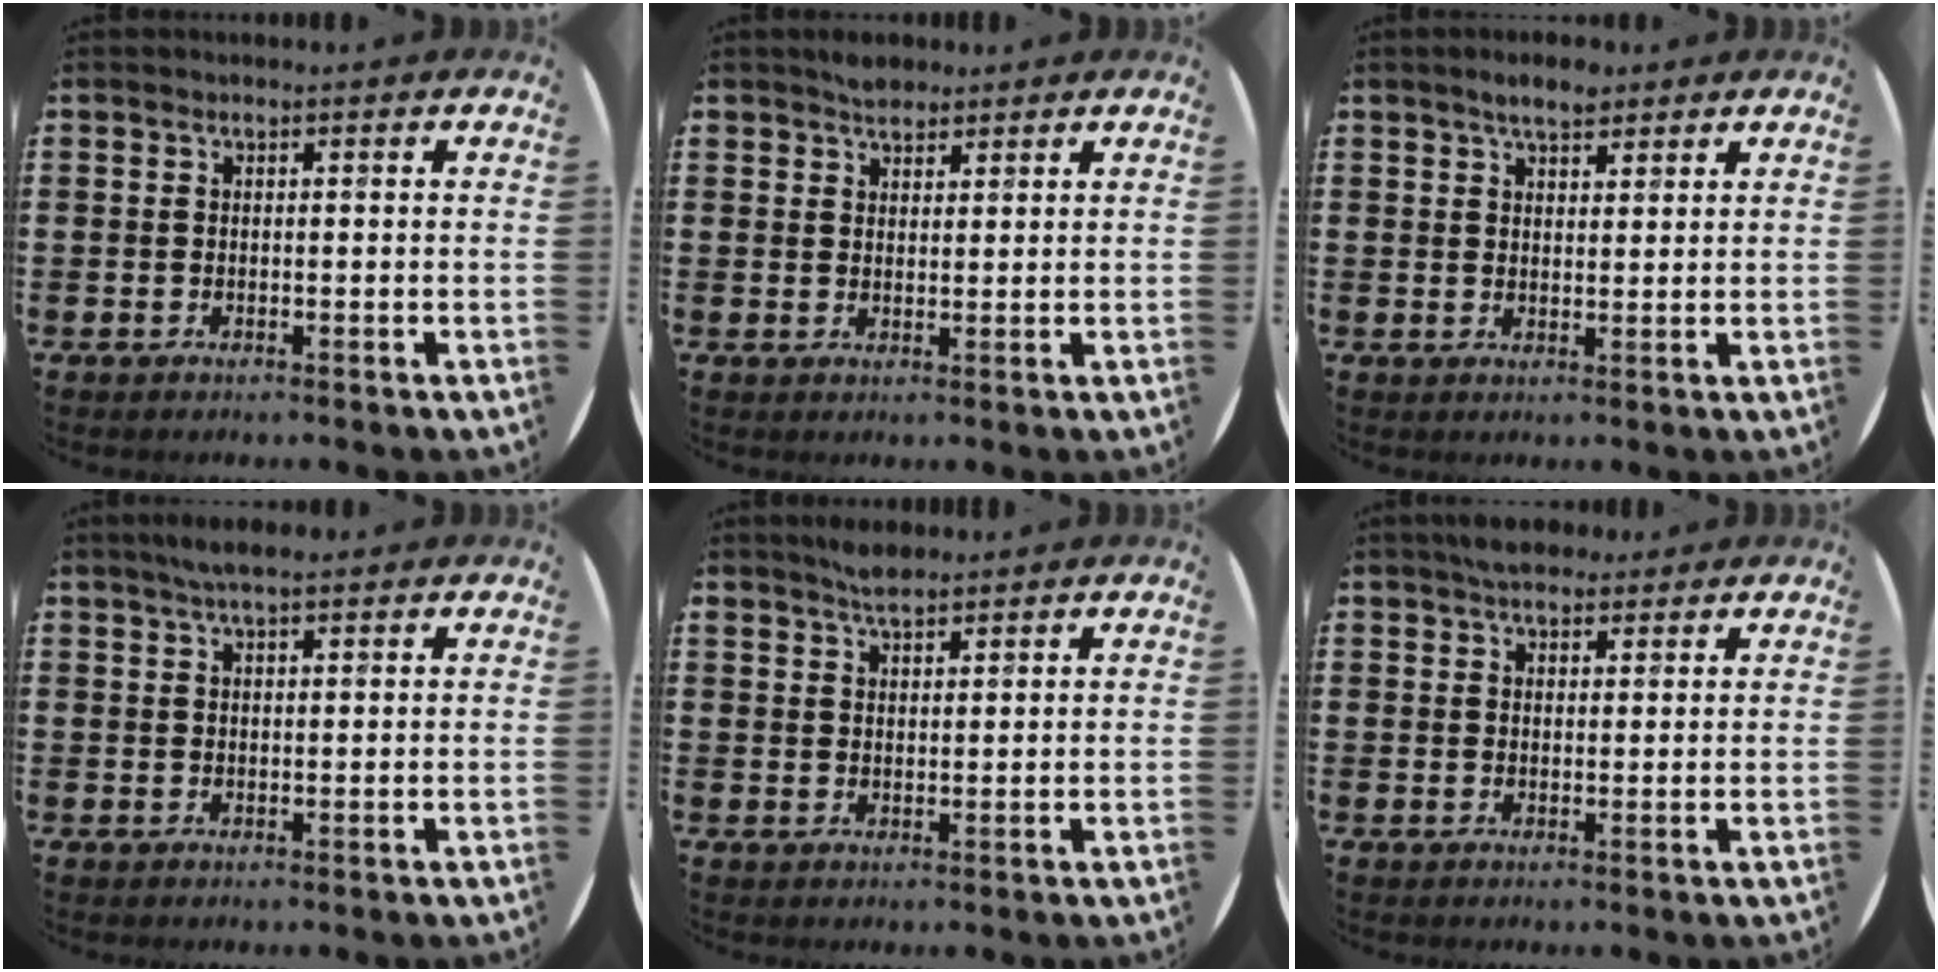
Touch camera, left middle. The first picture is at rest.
{"total": 2.2, "force": [2.0, 0.9, 0.1], "torque": [0.002, 0.001, 0.037]}
{"total": 3.4, "force": [2.8, 1.3, 1.5], "torque": [-0.025, 0.002, 0.049]}
{"total": 2.8, "force": [2.2, 0.6, 1.6], "torque": [-0.036, 0.006, 0.040]}
{"total": 2.9, "force": [2.6, 0.8, 1.0], "torque": [-0.014, 0.000, 0.047]}
{"total": 3.3, "force": [3.0, 1.3, 0.6], "torque": [-0.009, -0.003, 0.055]}